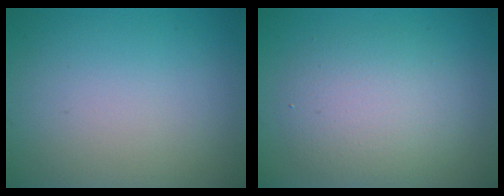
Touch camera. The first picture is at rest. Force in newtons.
{"total": 4.5, "press": 4.5, "slide": 0.3}